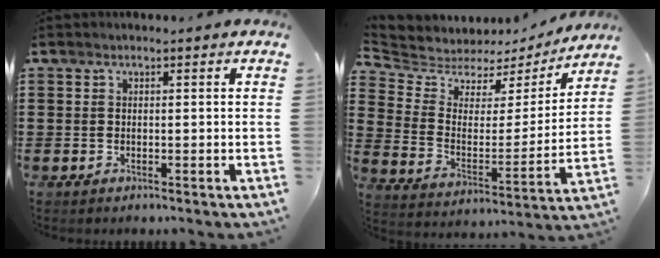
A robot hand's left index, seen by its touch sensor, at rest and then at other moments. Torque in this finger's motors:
{"motor_torque": [1.07, -1.07, 0.26, 0.01]}